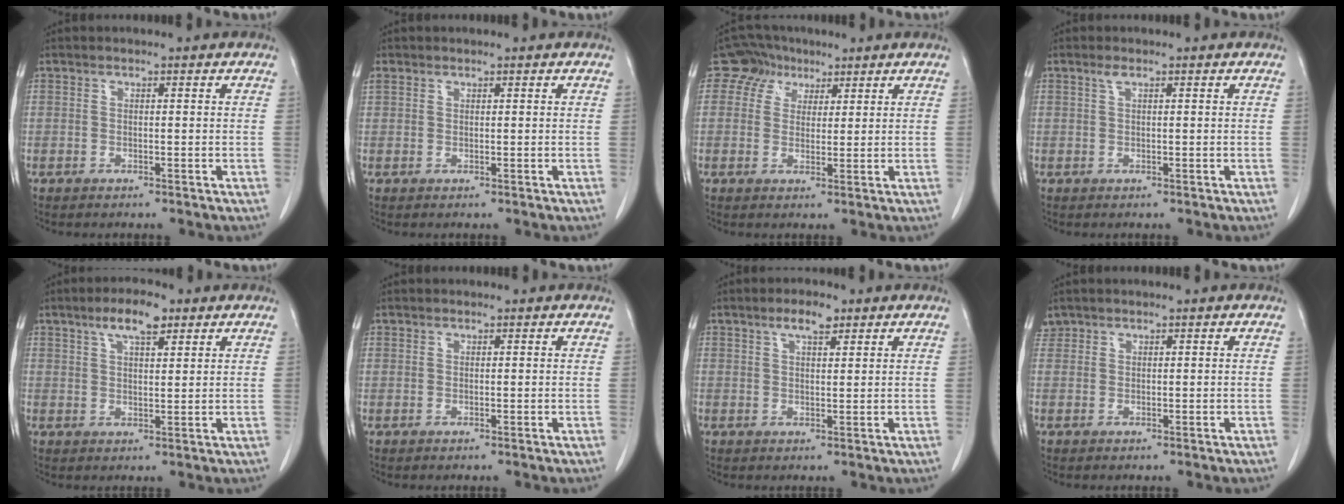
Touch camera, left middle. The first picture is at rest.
{"total": 1.2, "force": [0.8, 0.8, 0.3], "torque": [-0.012, 0.014, 0.019]}
{"total": 5.3, "force": [3.1, 4.2, 0.5], "torque": [-0.009, 0.018, 0.056]}
{"total": 0.8, "force": [0.5, 0.2, 0.6], "torque": [-0.016, 0.005, 0.010]}
{"total": 5.8, "force": [3.6, 1.7, 4.2], "torque": [-0.078, 0.008, 0.060]}
{"total": 0.6, "force": [0.5, 0.4, 0.0], "torque": [0.001, -0.001, 0.006]}
{"total": 3.5, "force": [2.3, 1.0, 2.4], "torque": [-0.045, 0.005, 0.039]}
{"total": 1.5, "force": [1.3, 0.8, -0.2], "torque": [0.005, 0.012, 0.025]}